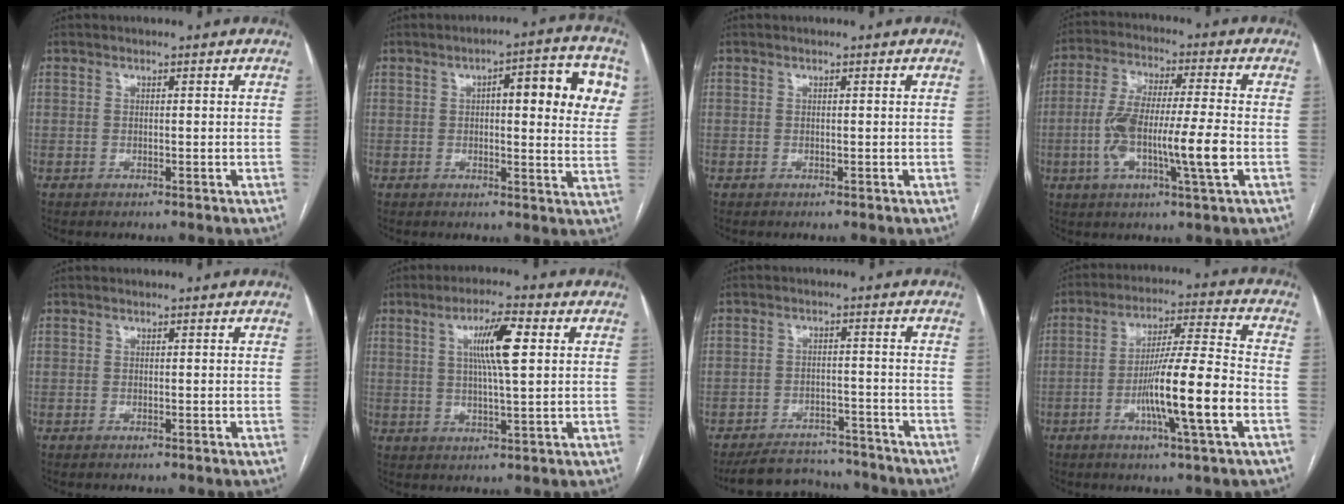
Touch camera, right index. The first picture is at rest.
{"total": 12.3, "force": [3.5, 2.9, 11.4], "torque": [-0.133, 0.021, 0.036]}
{"total": 0.0}
{"total": 12.9, "force": [-2.7, 1.0, 12.6], "torque": [-0.243, 0.003, -0.050]}
{"total": 0.0}
{"total": 8.0, "force": [2.1, 0.6, 7.7], "torque": [-0.140, 0.007, 0.037]}
{"total": 9.8, "force": [-9.3, 3.1, 1.0], "torque": [-0.004, 0.008, -0.134]}
{"total": 13.2, "force": [-4.0, -0.4, 12.5], "torque": [-0.219, -0.002, -0.071]}